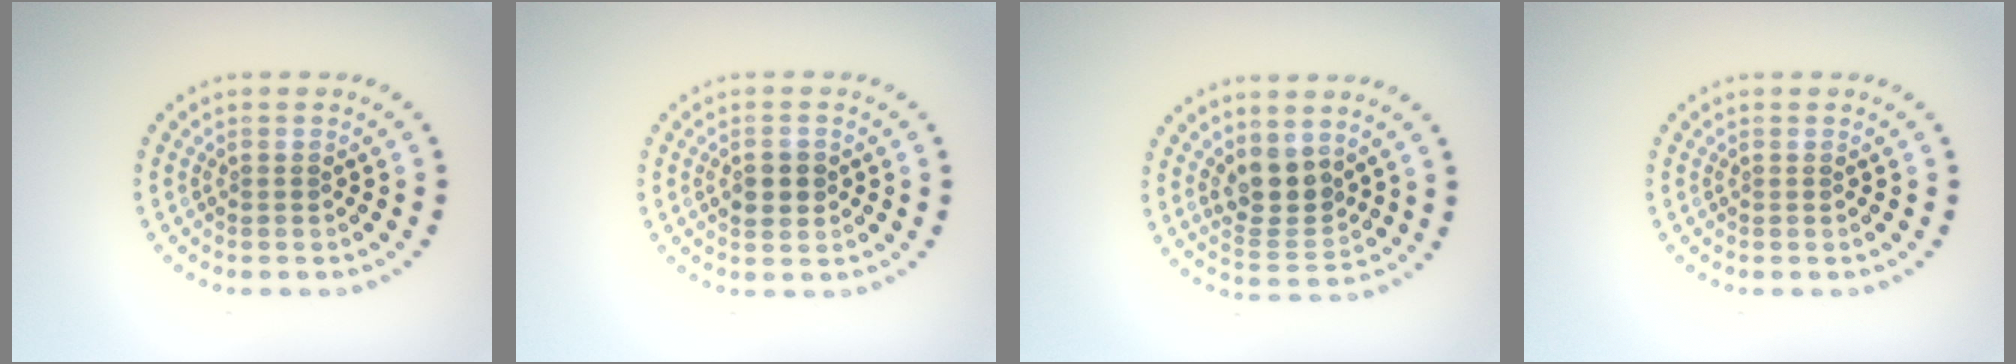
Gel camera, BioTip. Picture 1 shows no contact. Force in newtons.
{"total": 2.0, "press": 2.0, "slide": 0.2}
{"total": 3.7, "press": 3.3, "slide": 1.7}
{"total": 0.0}